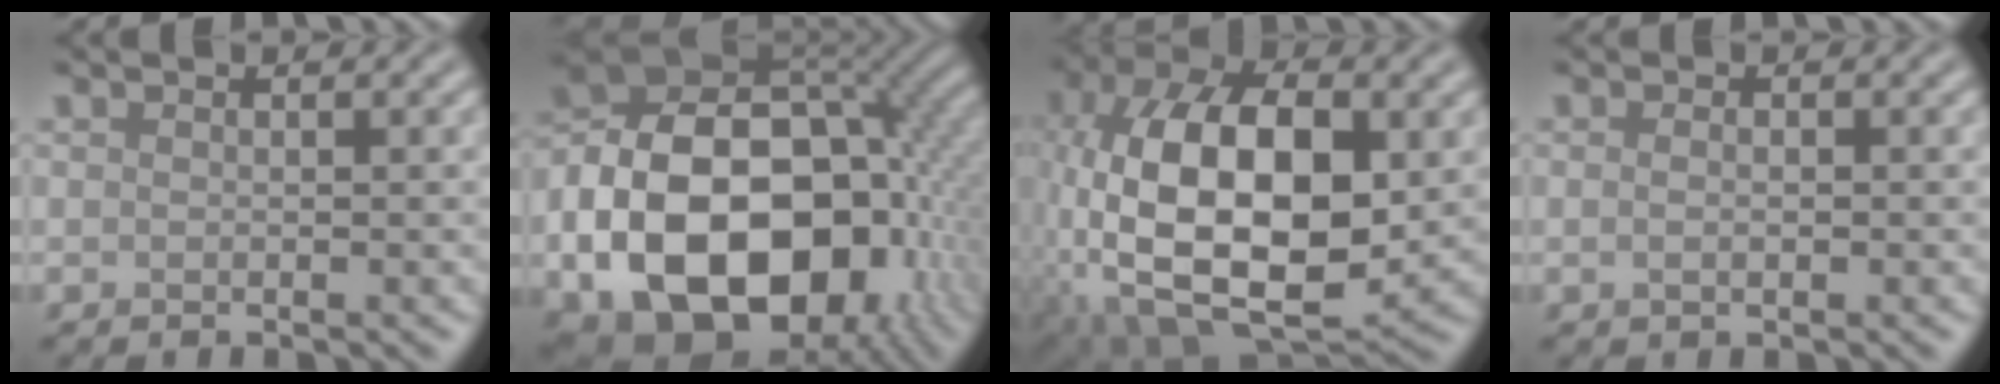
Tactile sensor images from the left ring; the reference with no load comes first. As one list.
[{"total": 18.7, "force": [-5.0, 12.7, 12.7], "torque": [-0.224, -0.029, -0.082]}, {"total": 16.0, "force": [-1.2, 8.5, 13.5], "torque": [-0.251, 0.004, -0.023]}, {"total": 1.3, "force": [0.0, 0.7, 1.1], "torque": [-0.014, -0.005, -0.003]}]